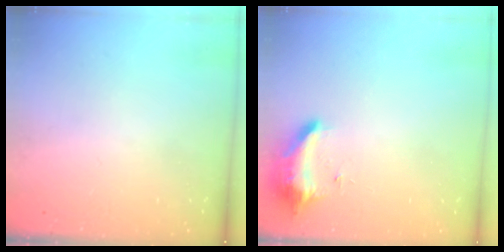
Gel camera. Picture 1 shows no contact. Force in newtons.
{"total": 9.1, "press": 9.1, "slide": 0.0}